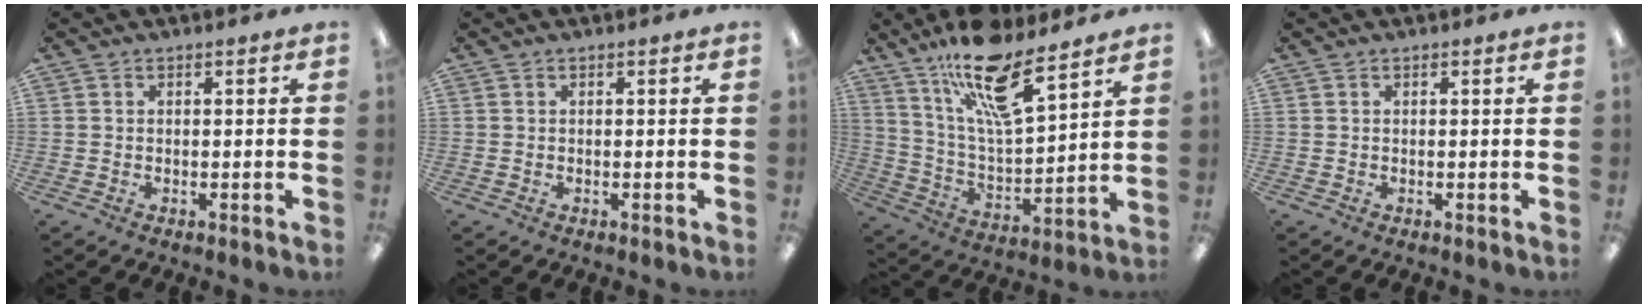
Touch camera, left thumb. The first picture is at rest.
{"total": 0.0}
{"total": 17.6, "force": [12.6, 5.0, 11.2], "torque": [-0.196, -0.073, 0.212]}
{"total": 0.0}